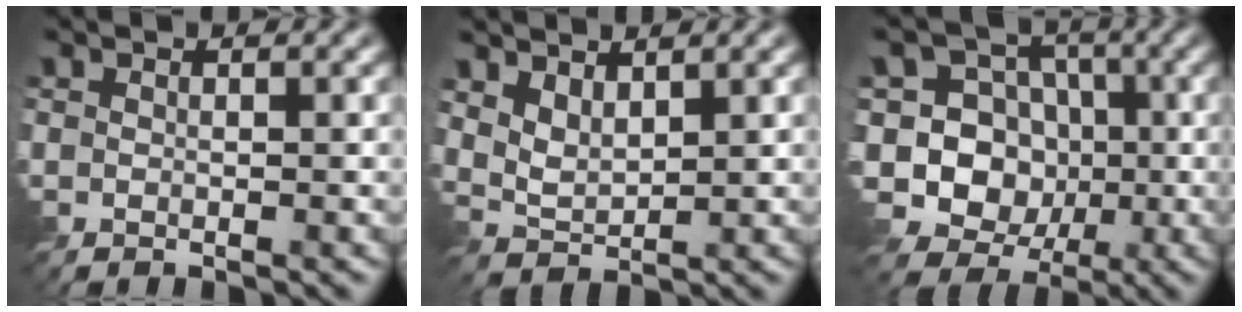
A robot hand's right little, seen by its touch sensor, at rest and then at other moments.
{"total": 2.8, "force": [1.5, 1.5, 1.8], "torque": [-0.044, -0.003, 0.034]}
{"total": 11.7, "force": [-1.3, 10.9, 4.2], "torque": [-0.120, 0.044, -0.054]}